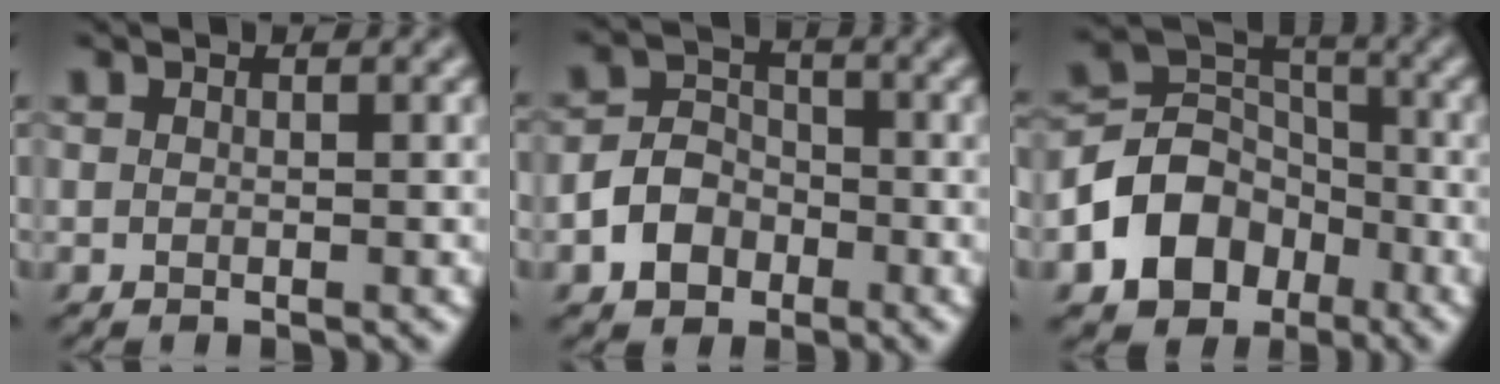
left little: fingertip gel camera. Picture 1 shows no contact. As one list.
[{"total": 4.0, "force": [-1.8, 3.1, 1.8], "torque": [-0.024, 0.004, -0.041]}, {"total": 7.6, "force": [-3.3, 5.9, 3.6], "torque": [-0.062, 0.002, -0.070]}]